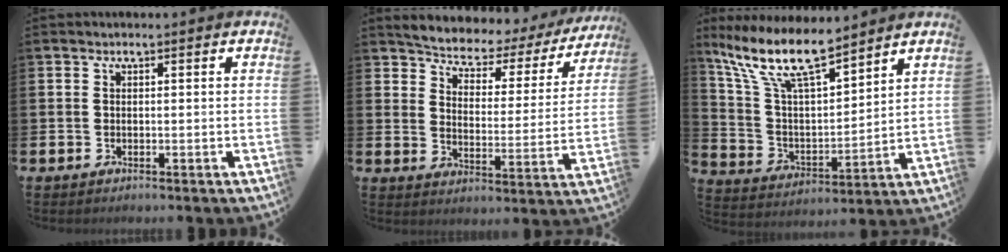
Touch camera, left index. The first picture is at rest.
{"total": 5.0, "force": [4.6, 1.6, 0.7], "torque": [-0.046, -0.040, 0.073]}
{"total": 11.8, "force": [9.8, 2.3, 6.1], "torque": [-0.158, -0.050, 0.173]}